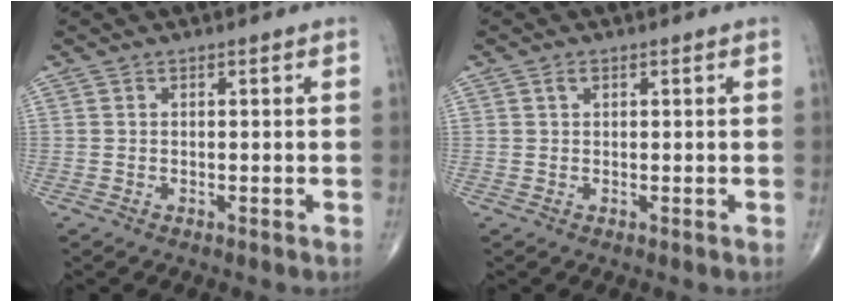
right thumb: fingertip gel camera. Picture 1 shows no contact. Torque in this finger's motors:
{"motor_torque": [-0.12, 0.01, 0.17, 0.13, -0.03]}